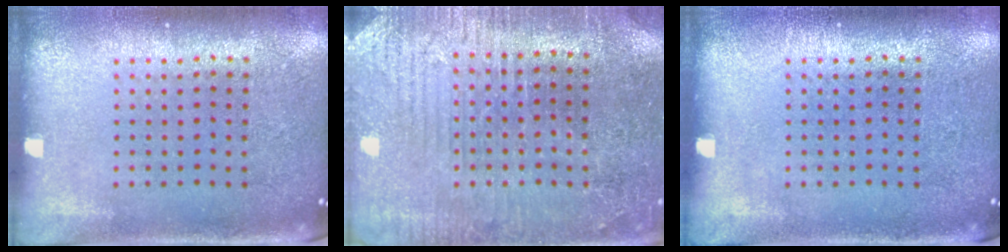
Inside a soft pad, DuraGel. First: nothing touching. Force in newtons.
{"total": 3.1, "press": 3.0, "slide": 0.6}
{"total": 0.0}